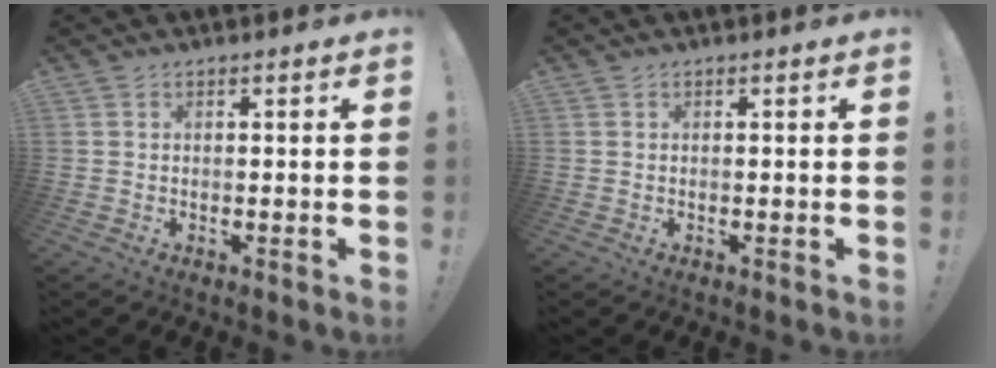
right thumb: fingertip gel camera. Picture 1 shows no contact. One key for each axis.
{"total": 0.0}